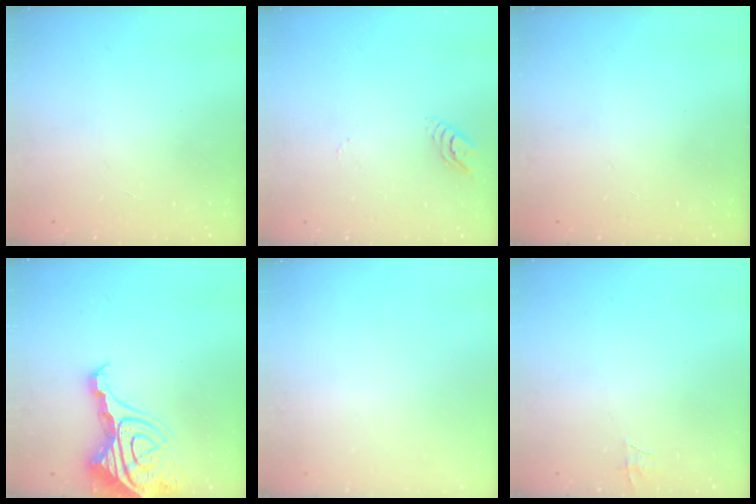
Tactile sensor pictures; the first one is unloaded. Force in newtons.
{"total": 3.8, "press": 3.8, "slide": 0.6}
{"total": 0.0}
{"total": 20.6, "press": 20.5, "slide": 2.0}
{"total": 0.0}
{"total": 4.3, "press": 4.3, "slide": 0.3}